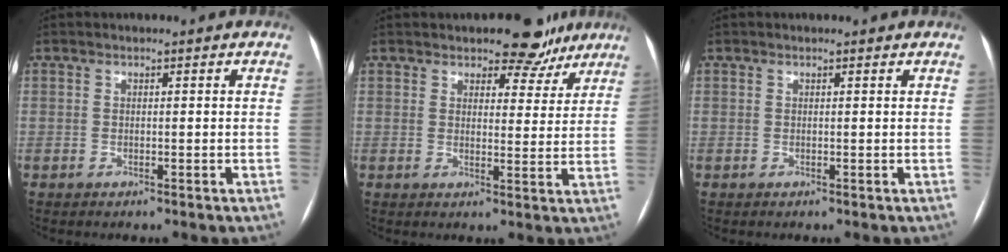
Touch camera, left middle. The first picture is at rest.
{"total": 7.0, "force": [5.6, 3.4, 2.4], "torque": [-0.014, -0.002, 0.068]}
{"total": 0.7, "force": [0.7, 0.1, 0.2], "torque": [-0.012, 0.007, 0.008]}